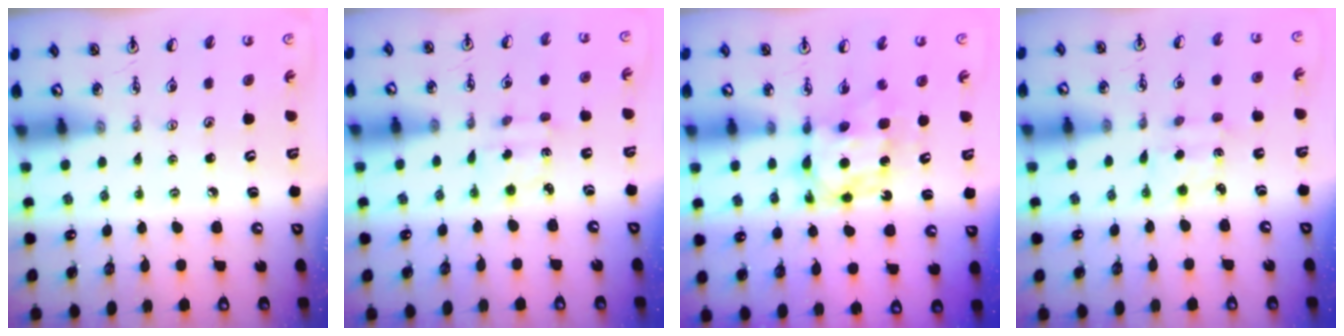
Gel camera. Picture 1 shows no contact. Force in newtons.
{"total": 2.1, "press": 2.0, "slide": 0.6}
{"total": 6.3, "press": 6.3, "slide": 0.5}
{"total": 2.0, "press": 1.9, "slide": 0.7}